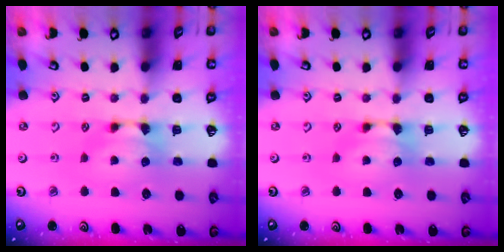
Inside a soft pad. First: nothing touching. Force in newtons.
{"total": 0.0}